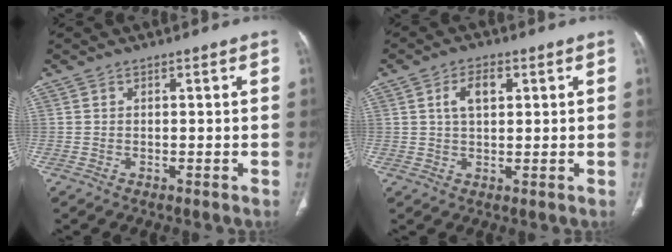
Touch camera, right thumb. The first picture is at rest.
{"total": 5.0, "force": [1.6, 2.7, 3.9], "torque": [-0.068, 0.004, 0.027]}